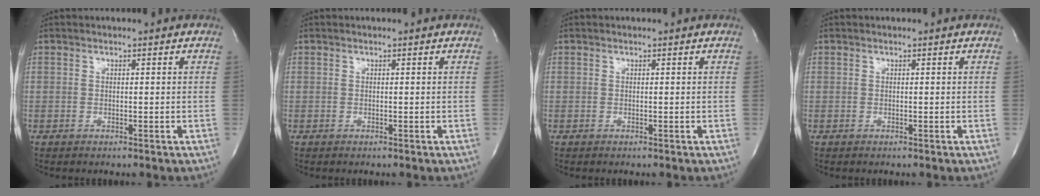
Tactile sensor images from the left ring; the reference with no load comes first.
{"total": 0.0}
{"total": 0.0}
{"total": 0.0}